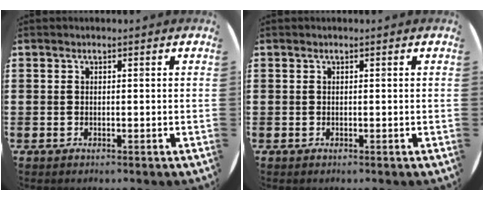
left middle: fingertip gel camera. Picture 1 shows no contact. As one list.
[{"total": 0.0}]